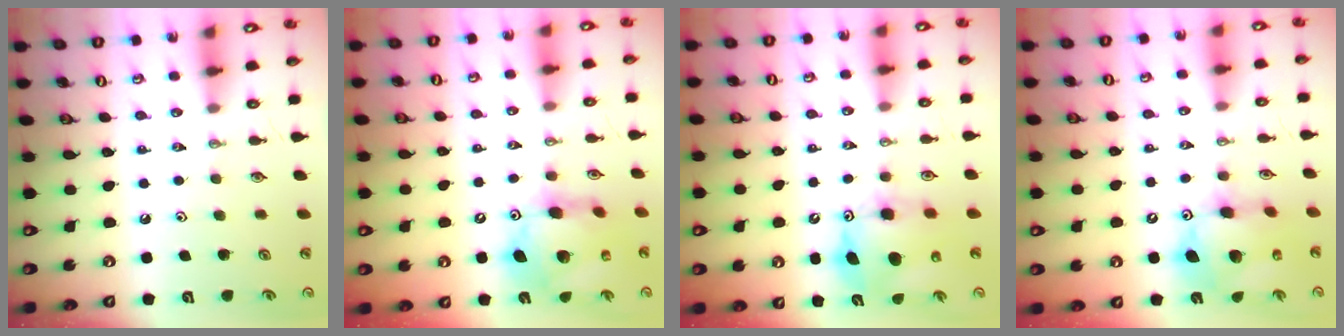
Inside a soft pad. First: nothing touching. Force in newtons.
{"total": 14.4, "press": 14.3, "slide": 1.4}
{"total": 9.7, "press": 9.6, "slide": 0.5}
{"total": 13.4, "press": 13.4, "slide": 1.3}